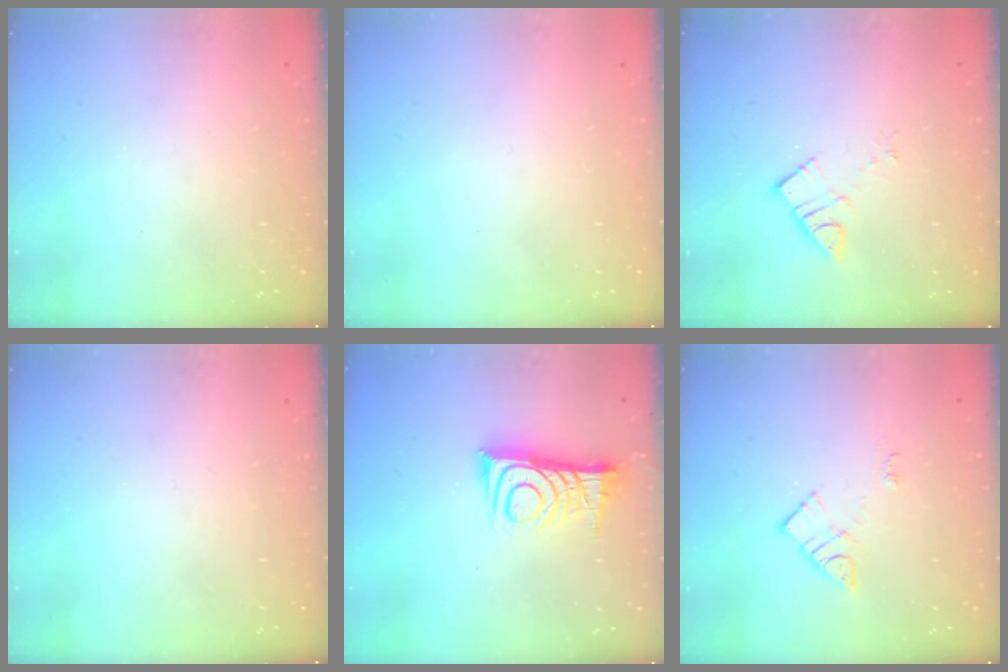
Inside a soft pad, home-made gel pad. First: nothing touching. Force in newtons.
{"total": 1.6, "press": 1.6, "slide": 0.1}
{"total": 5.8, "press": 5.8, "slide": 0.0}
{"total": 0.0}
{"total": 12.2, "press": 12.1, "slide": 0.9}
{"total": 8.5, "press": 8.5, "slide": 0.6}